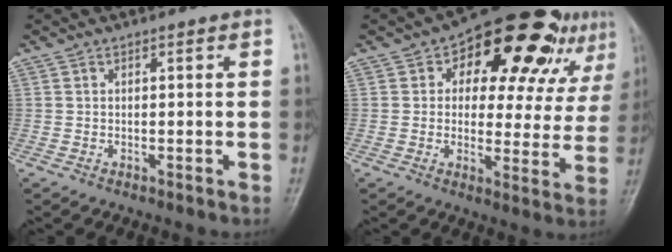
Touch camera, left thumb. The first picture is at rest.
{"total": 20.5, "force": [9.5, 10.7, 14.6], "torque": [-0.137, 0.003, 0.128]}